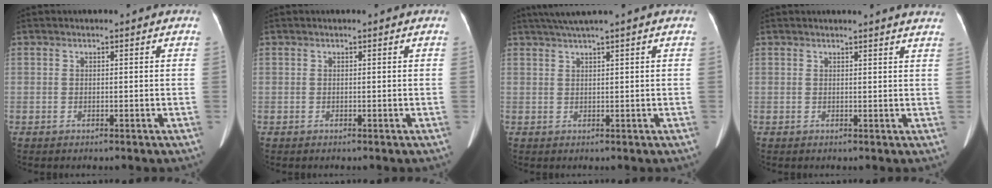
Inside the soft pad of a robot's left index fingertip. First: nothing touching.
{"total": 0.0}
{"total": 3.4, "force": [2.5, -0.9, 2.1], "torque": [-0.044, 0.013, 0.051]}
{"total": 7.0, "force": [6.6, 0.0, 2.2], "torque": [-0.024, -0.003, 0.049]}